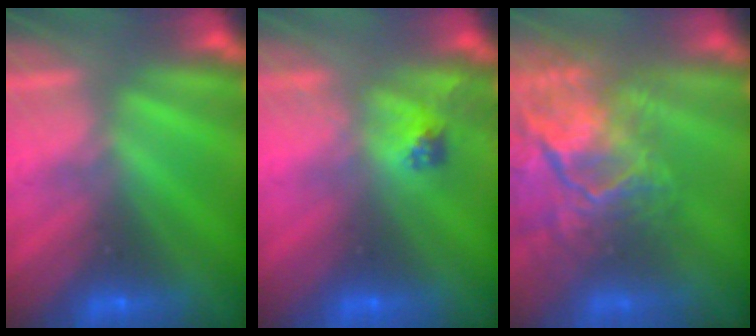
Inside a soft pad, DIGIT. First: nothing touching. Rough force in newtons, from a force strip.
{"total": 2.4}
{"total": 7.9}